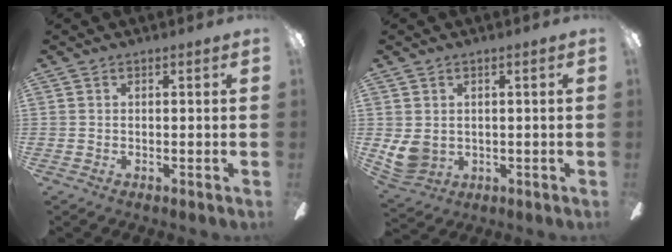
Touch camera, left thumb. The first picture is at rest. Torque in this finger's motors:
{"motor_torque": [0.39, 0.90, 0.52, -0.24, 0.03]}